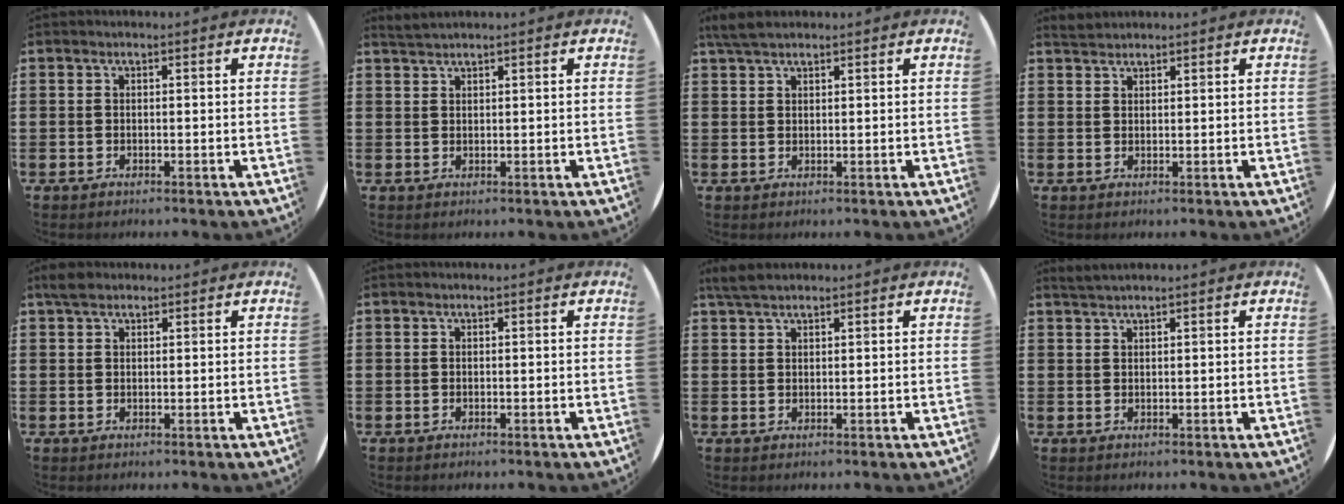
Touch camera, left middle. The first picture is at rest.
{"total": 1.3, "force": [1.3, -0.2, 0.2], "torque": [-0.004, 0.000, 0.025]}
{"total": 3.0, "force": [2.5, 0.8, 1.6], "torque": [-0.037, 0.006, 0.047]}
{"total": 1.6, "force": [1.6, 0.3, 0.1], "torque": [-0.006, 0.004, 0.031]}
{"total": 2.0, "force": [1.6, 0.9, 0.8], "torque": [-0.012, 0.003, 0.029]}
{"total": 0.0}
{"total": 2.6, "force": [2.2, 0.6, 1.2], "torque": [-0.029, 0.006, 0.043]}
{"total": 1.3, "force": [1.2, -0.1, 0.3], "torque": [-0.007, 0.001, 0.024]}